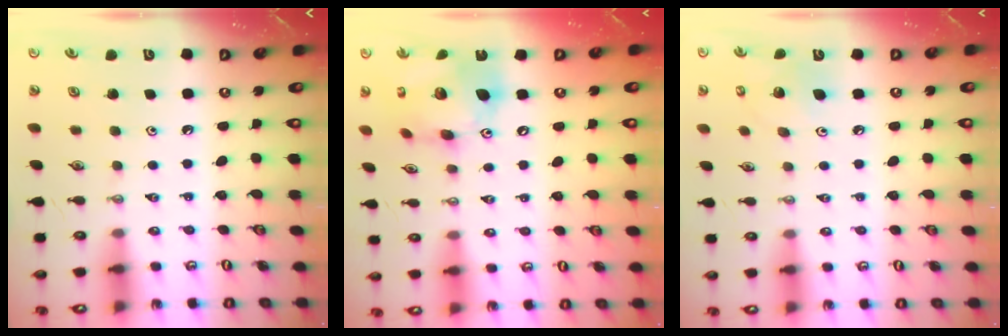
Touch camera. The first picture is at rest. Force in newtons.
{"total": 17.8, "press": 17.7, "slide": 1.7}
{"total": 8.6, "press": 8.4, "slide": 1.5}